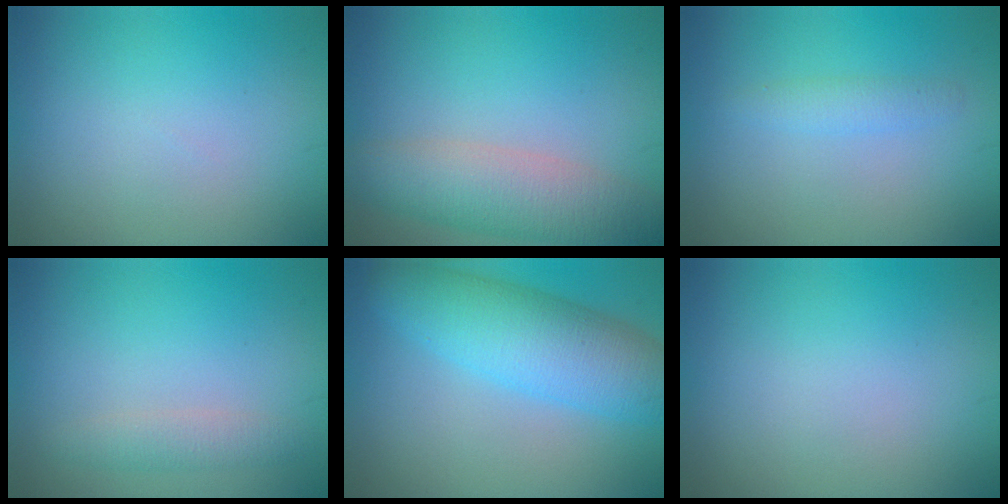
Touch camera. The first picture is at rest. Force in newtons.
{"total": 5.4, "press": 5.4, "slide": 0.1}
{"total": 1.3, "press": 1.3, "slide": 0.0}
{"total": 1.8, "press": 1.8, "slide": 0.2}
{"total": 7.7, "press": 7.7, "slide": 0.2}
{"total": 0.0}